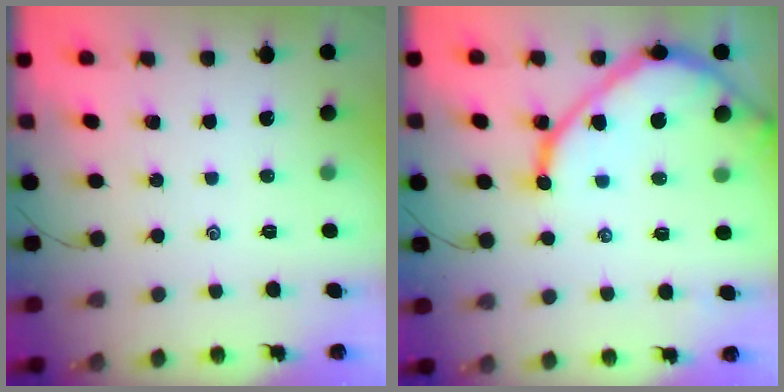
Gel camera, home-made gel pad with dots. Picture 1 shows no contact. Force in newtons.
{"total": 12.3, "press": 12.3, "slide": 1.1}